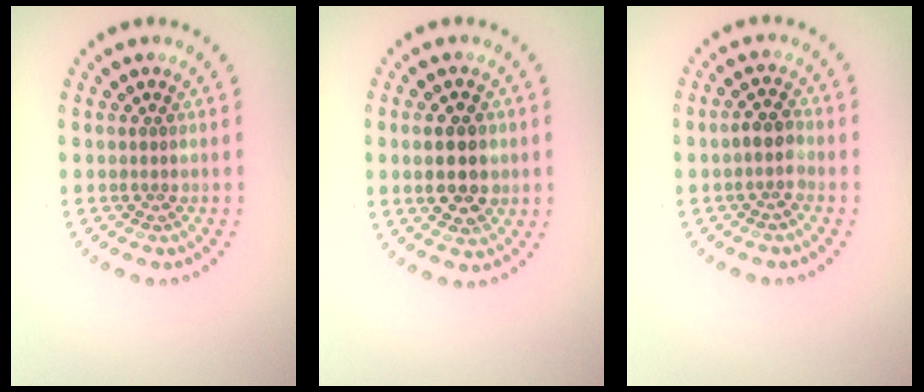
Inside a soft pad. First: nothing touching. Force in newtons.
{"total": 4.4, "press": 4.4, "slide": 0.2}
{"total": 2.0, "press": 1.8, "slide": 0.7}